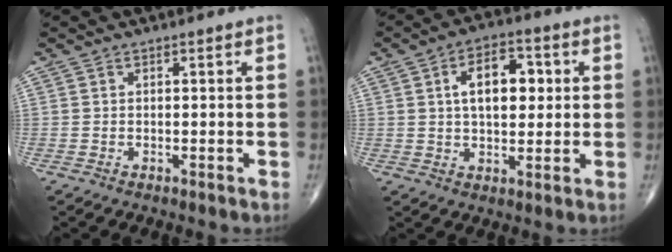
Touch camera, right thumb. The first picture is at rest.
{"total": 10.4, "force": [2.1, 5.9, 8.3], "torque": [-0.106, 0.007, 0.031]}